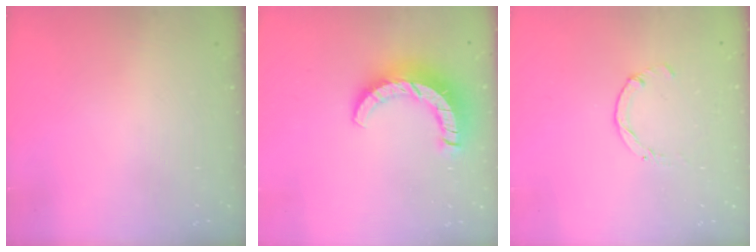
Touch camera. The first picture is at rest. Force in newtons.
{"total": 11.4, "press": 11.3, "slide": 1.1}
{"total": 0.0}